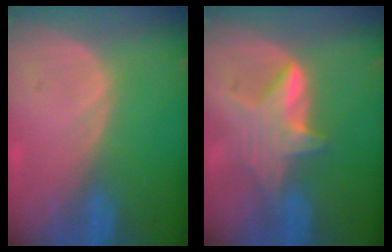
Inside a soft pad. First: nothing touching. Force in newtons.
{"total": 6.0, "press": 5.7, "slide": 1.9}